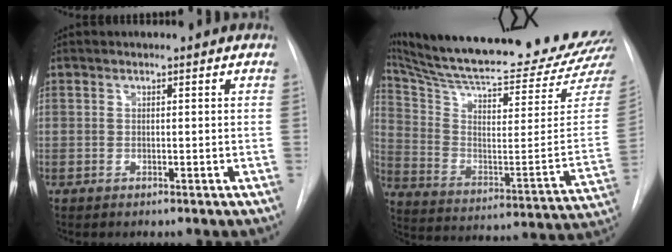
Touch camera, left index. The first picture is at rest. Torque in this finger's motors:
{"motor_torque": [0.29, -1.85, 0.05, 0.08]}